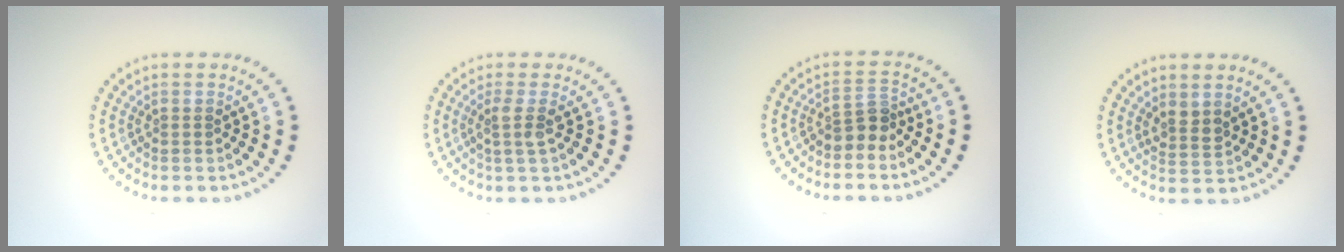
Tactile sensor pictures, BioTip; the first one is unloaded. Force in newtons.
{"total": 1.7, "press": 1.2, "slide": 1.1}
{"total": 2.3, "press": 1.7, "slide": 1.6}
{"total": 1.6, "press": 1.2, "slide": 1.0}